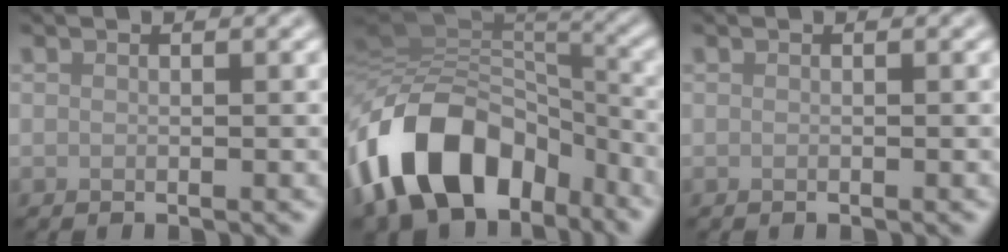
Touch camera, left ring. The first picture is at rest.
{"total": 14.3, "force": [-6.7, 9.3, 8.5], "torque": [-0.172, 0.008, -0.123]}
{"total": 0.0}